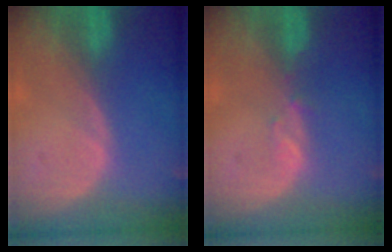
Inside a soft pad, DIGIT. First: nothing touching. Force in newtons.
{"total": 1.1, "press": 1.1, "slide": 0.2}